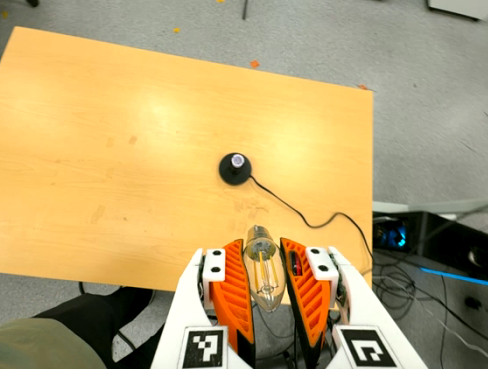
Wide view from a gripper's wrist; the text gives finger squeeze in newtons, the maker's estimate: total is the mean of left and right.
{"total": 17.8, "left": 18.9, "right": 16.7}